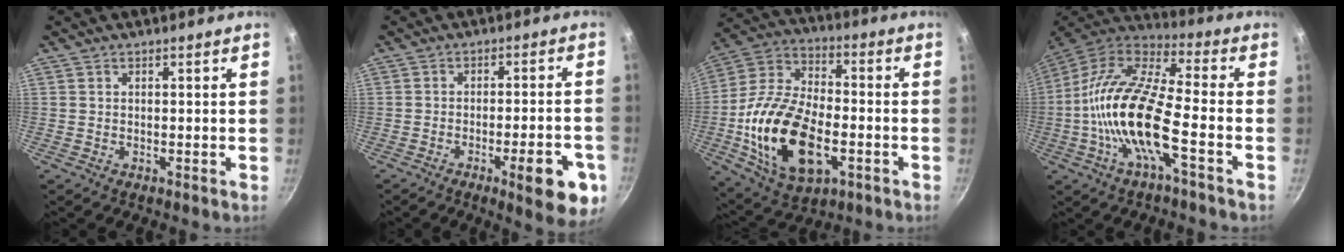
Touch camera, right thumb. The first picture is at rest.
{"total": 11.8, "force": [-5.1, 3.0, 10.2], "torque": [-0.111, 0.022, -0.063]}
{"total": 23.0, "force": [-5.4, 13.0, 18.2], "torque": [-0.338, 0.025, -0.096]}
{"total": 18.5, "force": [-4.6, 5.8, 16.9], "torque": [-0.322, 0.039, -0.107]}